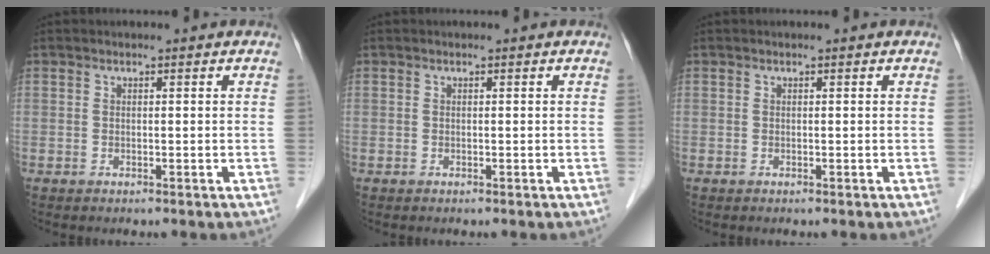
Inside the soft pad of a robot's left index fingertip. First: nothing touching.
{"total": 0.0}
{"total": 0.0}